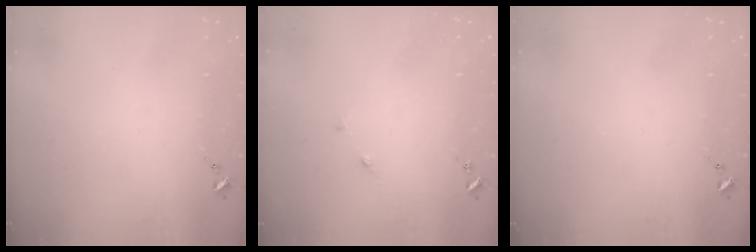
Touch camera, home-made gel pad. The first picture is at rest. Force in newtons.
{"total": 3.7, "press": 3.7, "slide": 0.4}
{"total": 0.0}